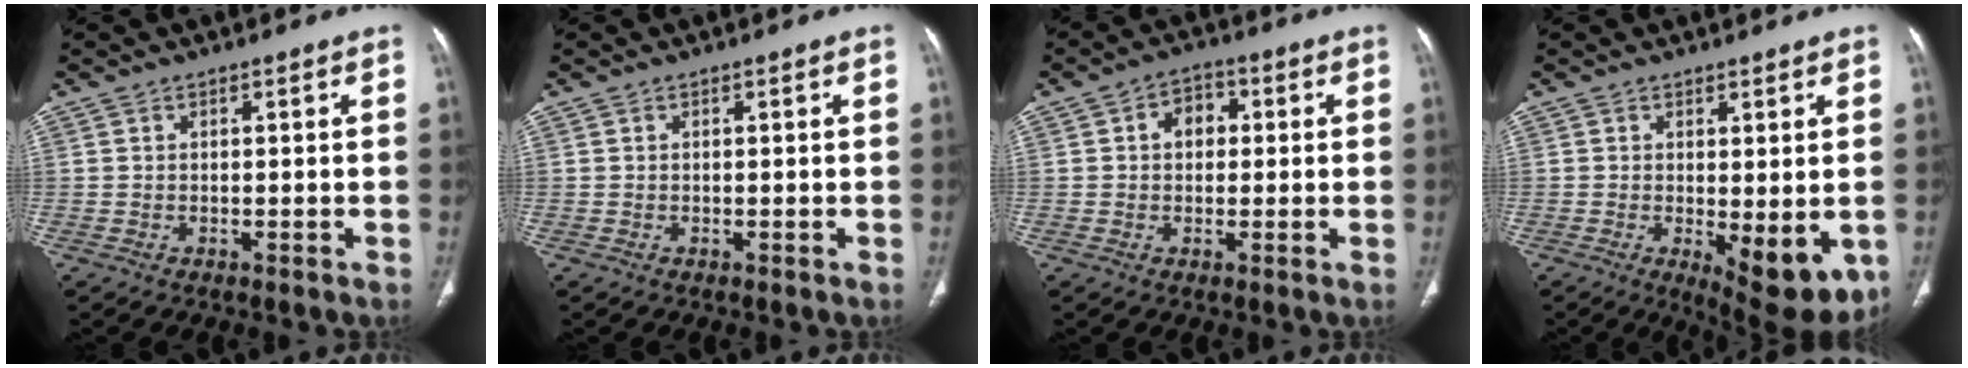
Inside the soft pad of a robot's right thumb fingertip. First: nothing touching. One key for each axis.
{"total": 0.0}
{"total": 5.2, "fx": 0.8, "fy": 4.0, "fz": 3.2, "tx": -0.028, "ty": 0.011, "tz": 0.007}
{"total": 10.0, "fx": -2.2, "fy": 3.9, "fz": 8.9, "tx": -0.107, "ty": -0.023, "tz": -0.018}